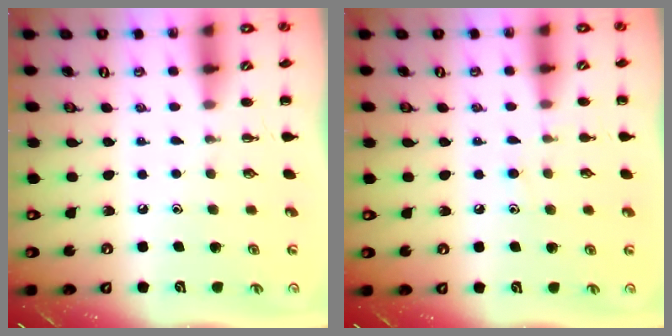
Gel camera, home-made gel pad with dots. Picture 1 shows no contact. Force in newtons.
{"total": 5.4, "press": 4.9, "slide": 2.1}